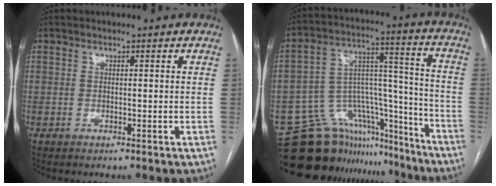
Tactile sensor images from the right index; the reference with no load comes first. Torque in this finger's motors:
{"motor_torque": [-0.51, -0.30, -1.05, -0.21]}